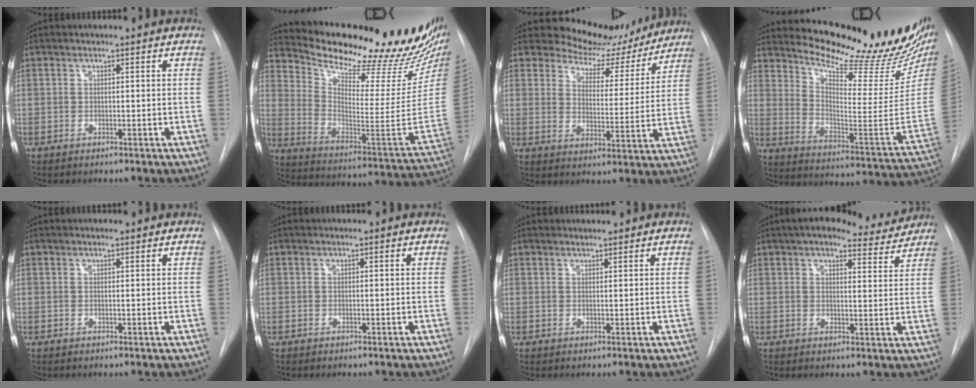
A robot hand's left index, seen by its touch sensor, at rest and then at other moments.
{"total": 29.0, "force": [24.9, 4.8, 14.0], "torque": [-0.220, -0.090, 0.333]}
{"total": 11.7, "force": [10.8, 4.1, 1.8], "torque": [-0.016, -0.016, 0.140]}
{"total": 24.8, "force": [21.6, 4.7, 11.3], "torque": [-0.170, -0.082, 0.284]}
{"total": 1.2, "force": [1.2, 0.1, 0.1], "torque": [-0.009, 0.008, 0.015]}
{"total": 0.0}
{"total": 1.2, "force": [1.2, 0.1, 0.0], "torque": [-0.009, 0.008, 0.024]}
{"total": 10.3, "force": [9.3, 2.3, 3.8], "torque": [-0.043, 0.001, 0.114]}